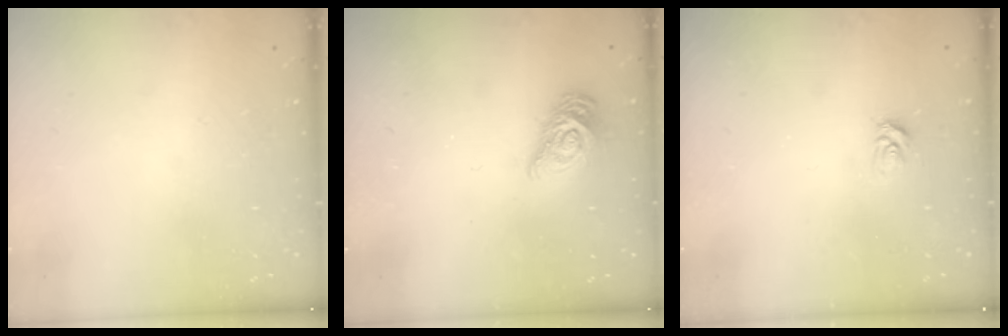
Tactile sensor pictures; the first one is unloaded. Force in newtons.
{"total": 11.3, "press": 11.3, "slide": 0.4}
{"total": 3.4, "press": 3.4, "slide": 0.4}